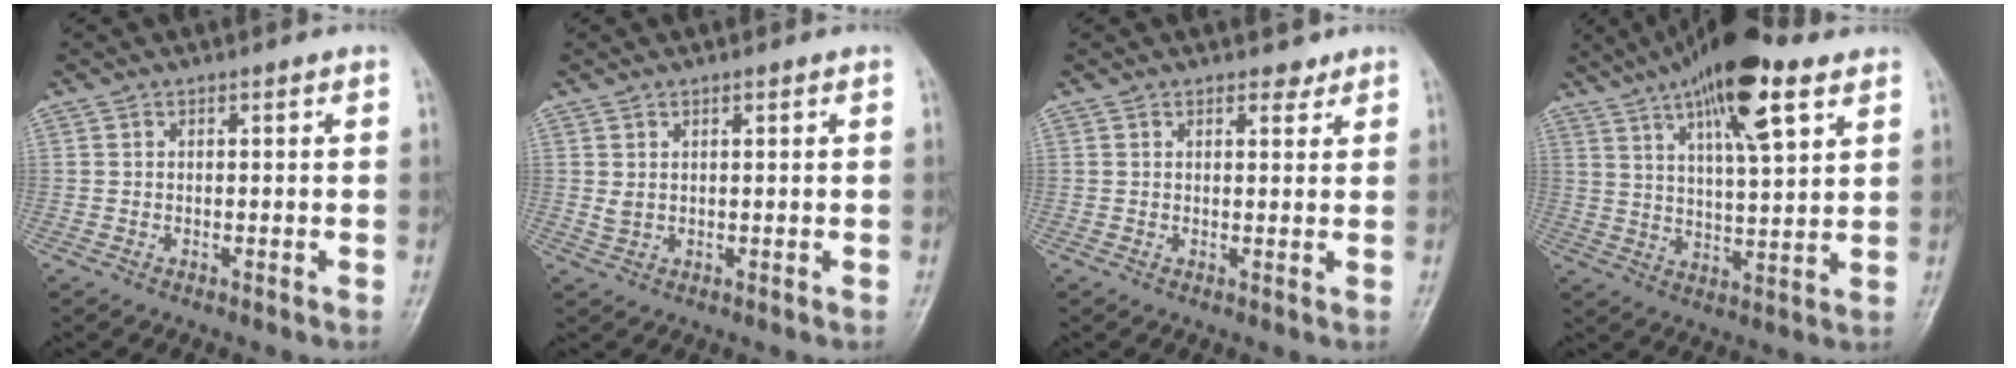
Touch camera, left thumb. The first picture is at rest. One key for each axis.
{"total": 2.0, "fx": 0.8, "fy": 1.1, "fz": 1.5, "tx": -0.027, "ty": 0.001, "tz": 0.022}
{"total": 2.1, "fx": 1.6, "fy": 1.1, "fz": 0.8, "tx": 0.001, "ty": -0.009, "tz": 0.019}
{"total": 16.6, "fx": 9.3, "fy": 4.8, "fz": 12.9, "tx": -0.198, "ty": -0.021, "tz": 0.153}